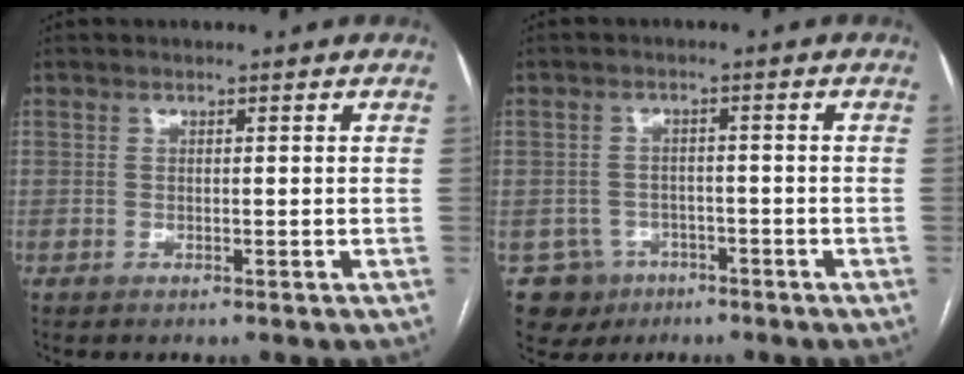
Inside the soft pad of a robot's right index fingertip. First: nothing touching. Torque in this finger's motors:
{"motor_torque": [-0.45, 0.11, -1.05, -0.21]}